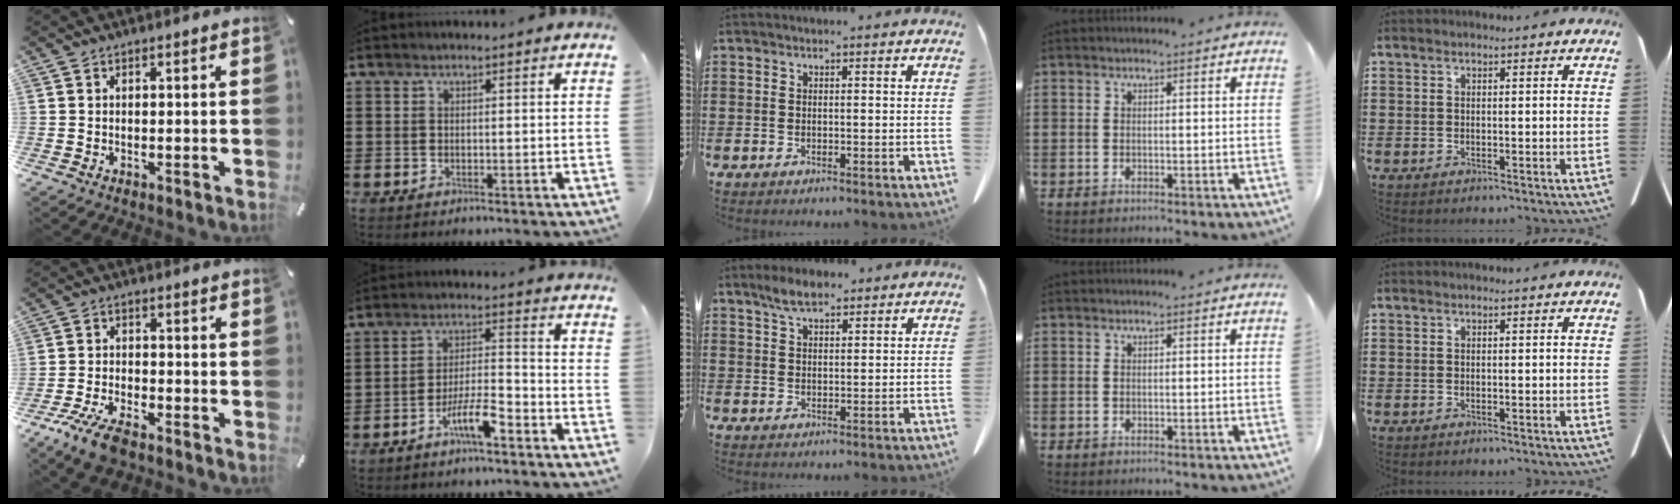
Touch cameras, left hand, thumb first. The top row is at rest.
{"thumb": {"total": 7.6, "force": [-5.7, 2.3, 4.4], "torque": [-0.103, 0.012, -0.110]}, "index": {"total": 6.8, "force": [-4.4, 1.3, 5.0], "torque": [-0.109, 0.002, -0.085]}, "middle": {"total": 4.8, "force": [3.5, 1.6, 2.8], "torque": [-0.062, 0.003, 0.064]}}